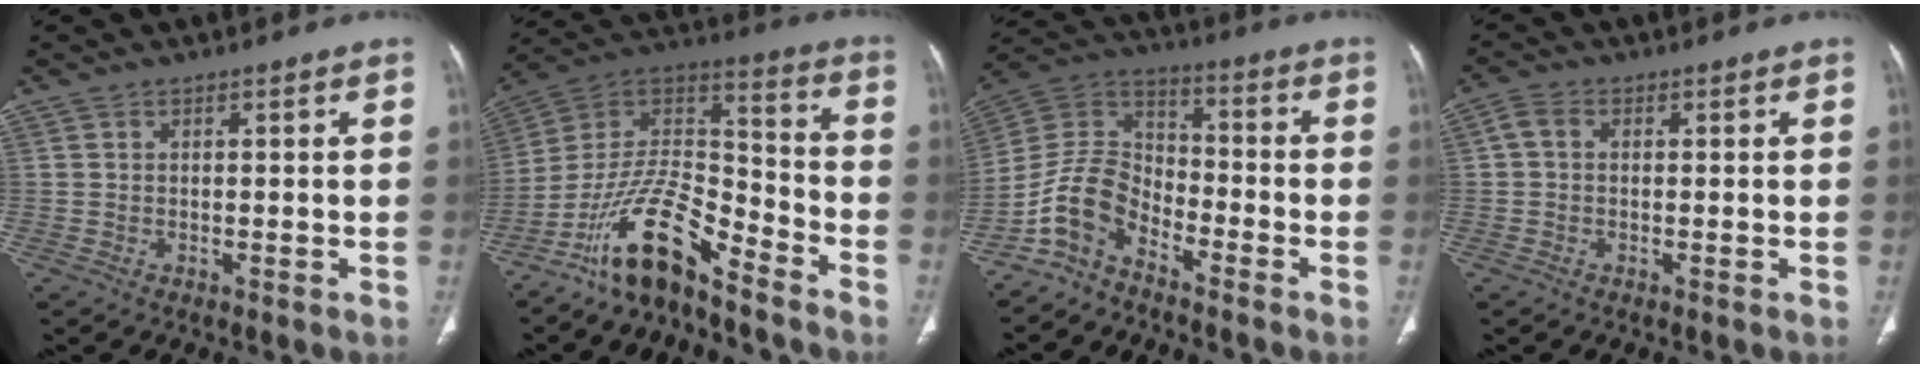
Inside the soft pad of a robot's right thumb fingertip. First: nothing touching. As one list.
[{"total": 15.6, "force": [-11.4, 4.9, 9.5], "torque": [-0.161, 0.100, -0.213]}, {"total": 9.7, "force": [-6.6, 5.5, 4.6], "torque": [-0.082, 0.072, -0.147]}, {"total": 2.4, "force": [0.1, 1.8, 1.7], "torque": [-0.033, 0.007, -0.003]}]